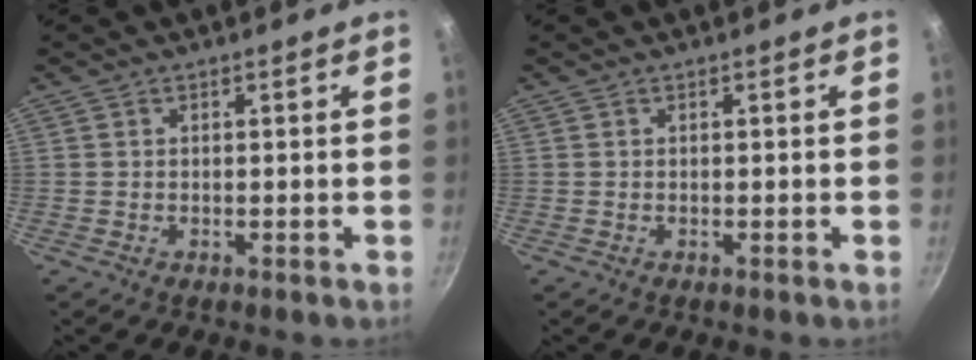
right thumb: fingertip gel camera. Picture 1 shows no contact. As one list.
[{"total": 0.0}]